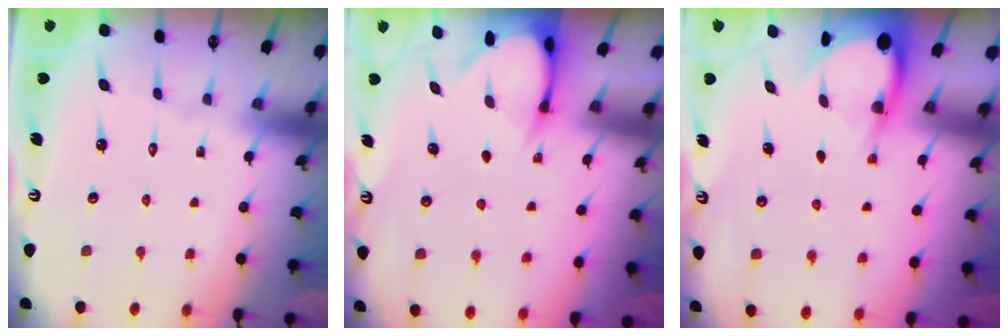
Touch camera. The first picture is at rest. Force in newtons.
{"total": 3.4, "press": 3.4, "slide": 0.3}
{"total": 3.9, "press": 3.9, "slide": 0.3}